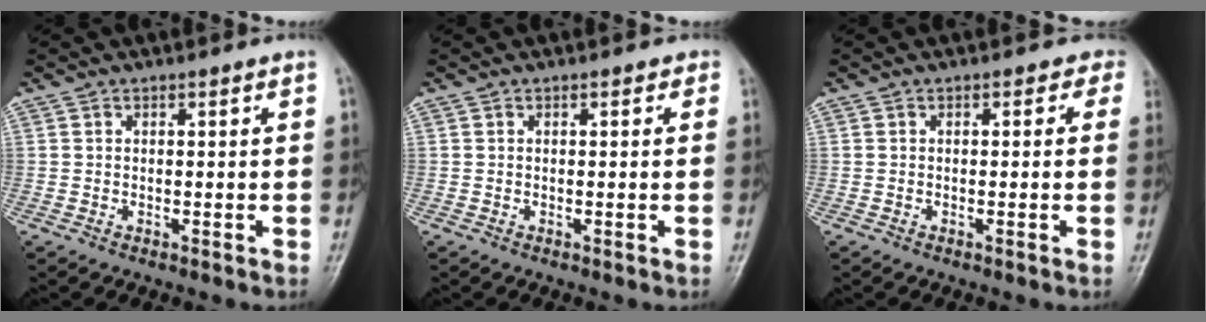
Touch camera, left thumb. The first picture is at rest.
{"total": 0.6, "force": [0.2, 0.4, 0.4], "torque": [0.004, 0.001, -0.003]}
{"total": 1.5, "force": [0.5, 1.3, 0.7], "torque": [0.018, 0.005, -0.009]}